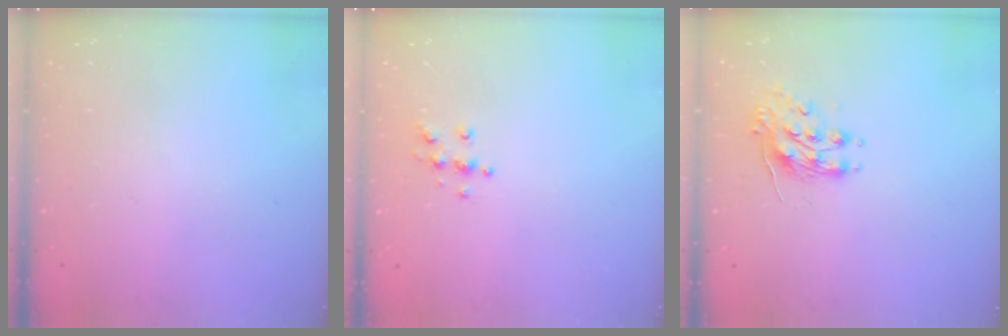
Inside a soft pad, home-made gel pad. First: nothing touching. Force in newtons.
{"total": 4.4, "press": 4.4, "slide": 0.3}
{"total": 8.4, "press": 8.3, "slide": 0.4}